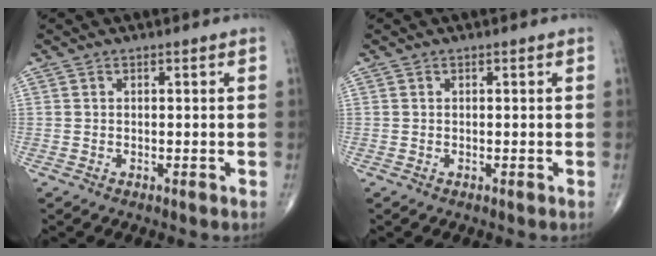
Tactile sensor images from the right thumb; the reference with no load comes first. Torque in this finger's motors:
{"motor_torque": [0.00, 0.00, 0.00, 0.00, 0.00]}